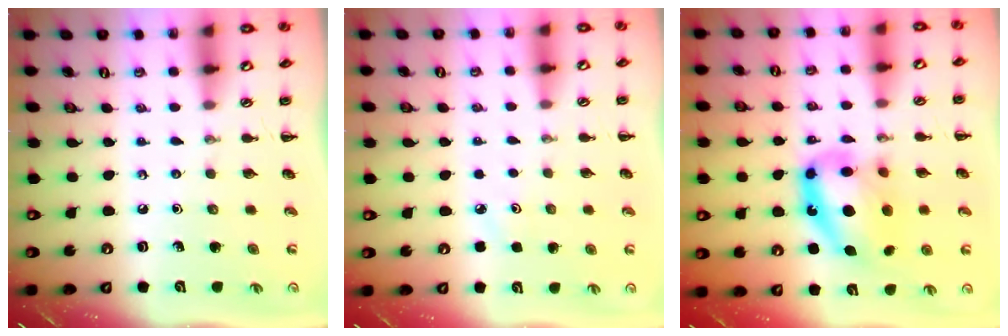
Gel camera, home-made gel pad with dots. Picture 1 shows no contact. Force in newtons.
{"total": 4.4, "press": 4.2, "slide": 1.2}
{"total": 14.4, "press": 13.9, "slide": 3.6}